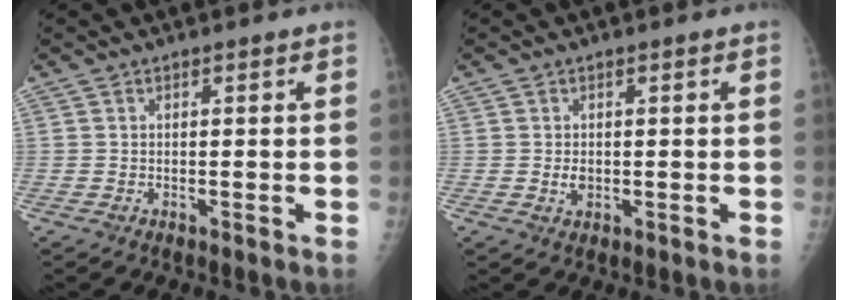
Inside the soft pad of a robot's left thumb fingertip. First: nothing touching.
{"total": 1.8, "force": [0.2, 1.3, 1.2], "torque": [-0.015, -0.002, 0.007]}